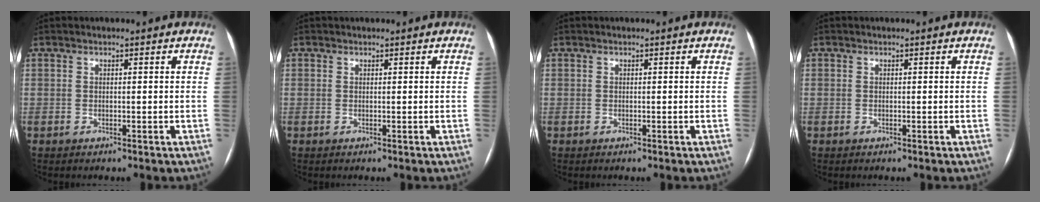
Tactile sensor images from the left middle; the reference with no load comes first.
{"total": 0.5, "force": [-0.1, -0.4, -0.4], "torque": [0.009, -0.006, -0.002]}
{"total": 0.0}
{"total": 0.0}